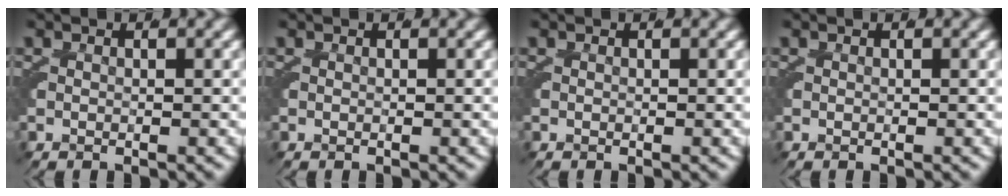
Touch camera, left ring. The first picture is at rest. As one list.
[{"total": 0.0}, {"total": 0.0}, {"total": 0.0}]